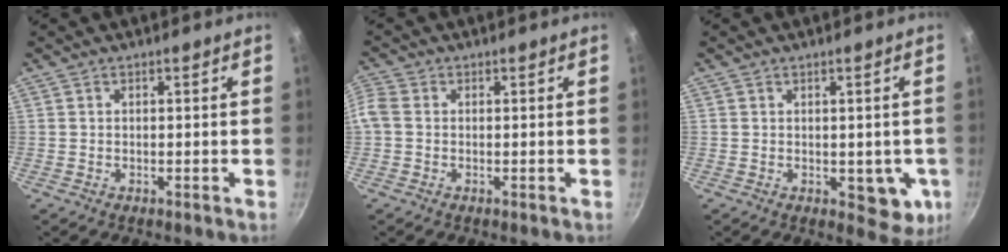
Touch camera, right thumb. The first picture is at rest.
{"total": 3.2, "force": [-0.4, 2.6, 1.9], "torque": [-0.045, 0.005, -0.018]}
{"total": 6.7, "force": [-0.8, 4.1, 5.3], "torque": [-0.034, -0.004, -0.002]}